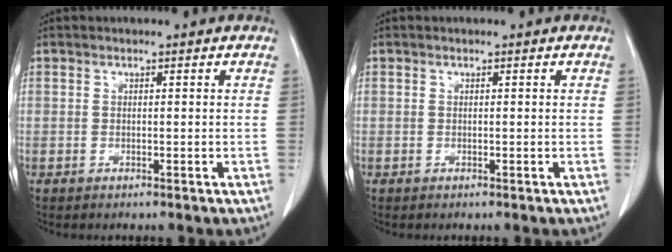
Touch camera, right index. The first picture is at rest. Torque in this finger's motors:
{"motor_torque": [-0.02, 0.02, -0.01, 0.00]}